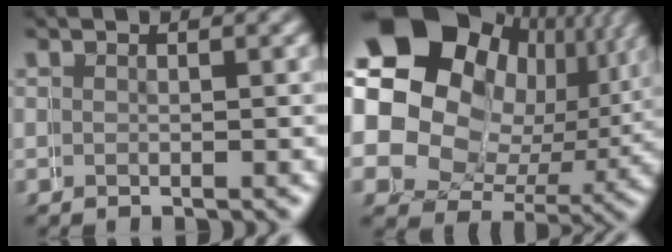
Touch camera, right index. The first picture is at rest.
{"total": 22.2, "force": [4.9, 18.6, 11.0], "torque": [-0.238, -0.017, 0.063]}